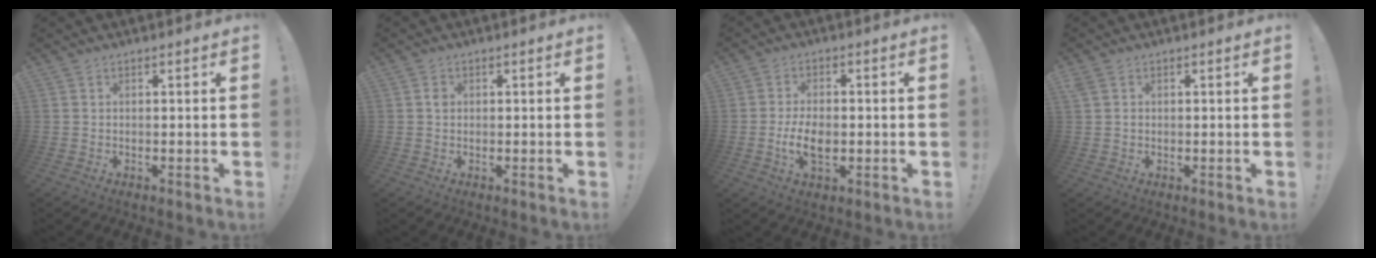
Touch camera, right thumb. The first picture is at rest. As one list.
[{"total": 1.3, "force": [0.1, 1.2, 0.7], "torque": [-0.011, 0.005, 0.001]}, {"total": 7.3, "force": [-1.8, 3.8, 6.0], "torque": [-0.113, -0.002, -0.034]}, {"total": 1.2, "force": [0.3, 1.0, 0.5], "torque": [-0.008, 0.003, 0.006]}]